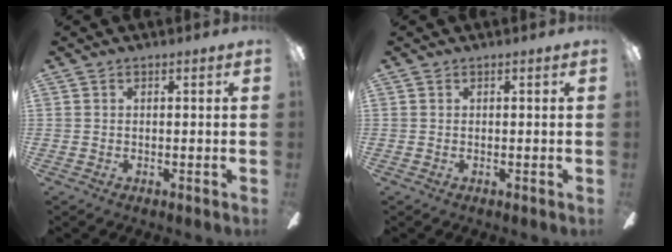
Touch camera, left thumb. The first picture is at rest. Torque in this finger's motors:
{"motor_torque": [0.00, 0.00, -0.14, 0.14, 0.00]}